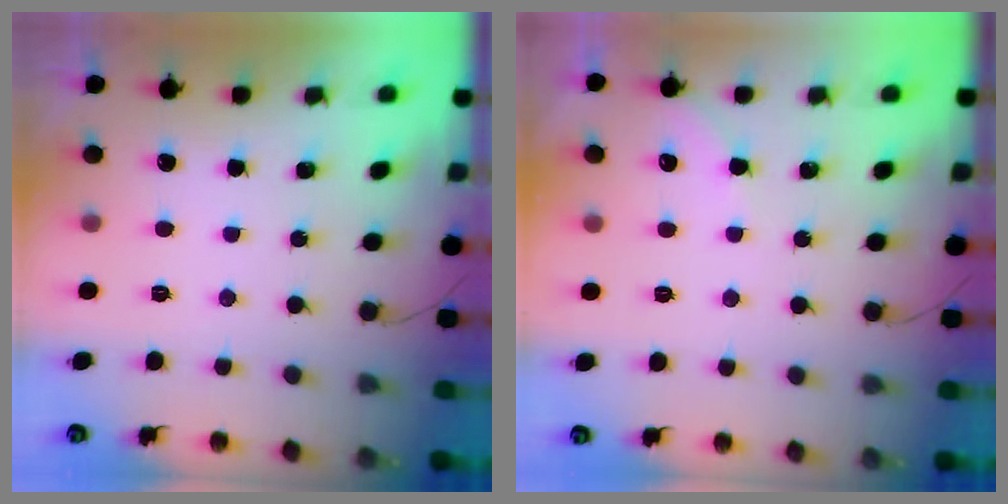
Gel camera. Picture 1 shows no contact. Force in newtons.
{"total": 3.3, "press": 3.2, "slide": 0.4}